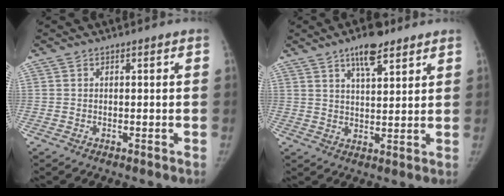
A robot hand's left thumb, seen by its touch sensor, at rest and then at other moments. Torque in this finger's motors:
{"motor_torque": [0.31, -0.36, 0.91, -0.54, 0.27]}